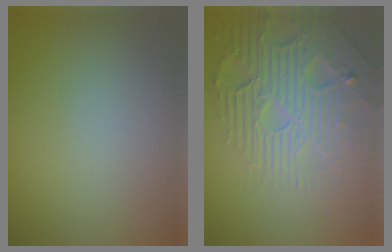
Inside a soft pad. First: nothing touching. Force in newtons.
{"total": 7.5, "press": 5.4, "slide": 5.3}